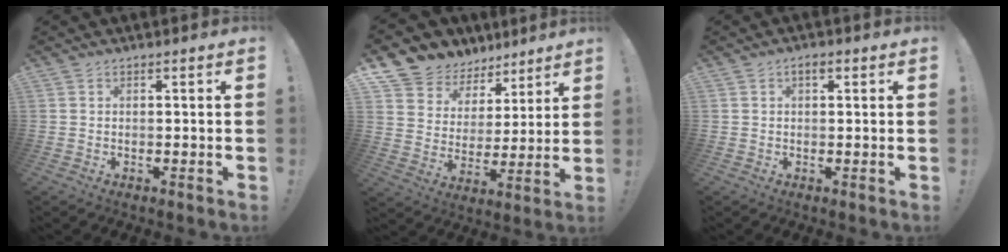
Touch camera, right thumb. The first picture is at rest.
{"total": 9.1, "force": [6.3, 6.5, 1.3], "torque": [-0.023, -0.060, 0.122]}
{"total": 2.2, "force": [1.0, 0.9, 1.7], "torque": [-0.019, -0.001, 0.013]}